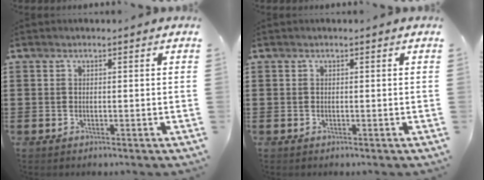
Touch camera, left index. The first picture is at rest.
{"total": 0.0}